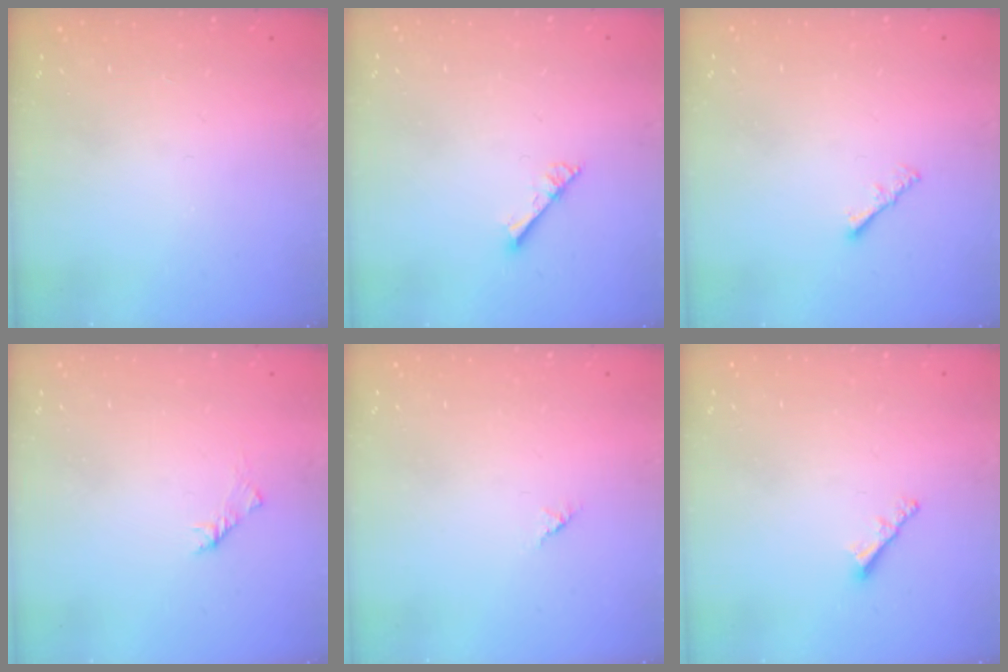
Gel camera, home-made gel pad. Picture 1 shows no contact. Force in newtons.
{"total": 2.9, "press": 2.9, "slide": 0.3}
{"total": 1.6, "press": 1.5, "slide": 0.5}
{"total": 2.0, "press": 1.9, "slide": 0.6}
{"total": 1.2, "press": 1.2, "slide": 0.3}
{"total": 1.9, "press": 1.9, "slide": 0.5}